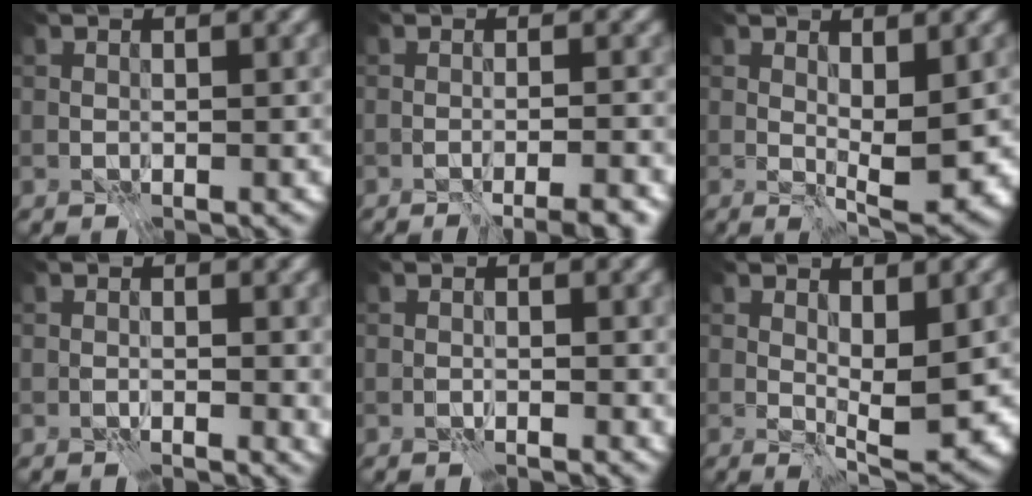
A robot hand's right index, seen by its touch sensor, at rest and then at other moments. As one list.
[{"total": 3.7, "force": [-2.7, 0.2, 2.5], "torque": [-0.031, 0.000, -0.037]}, {"total": 4.0, "force": [0.6, 1.0, 3.8], "torque": [-0.060, -0.008, 0.010]}, {"total": 0.9, "force": [0.2, 0.4, 0.7], "torque": [-0.006, -0.004, 0.004]}, {"total": 0.0}, {"total": 4.4, "force": [0.9, 1.1, 4.2], "torque": [-0.067, -0.010, 0.016]}]